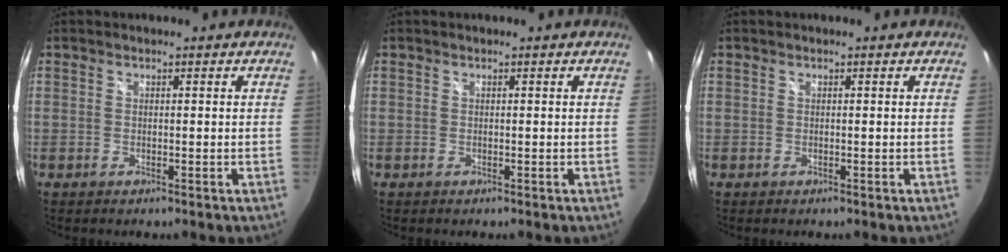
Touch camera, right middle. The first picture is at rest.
{"total": 0.0}
{"total": 0.0}